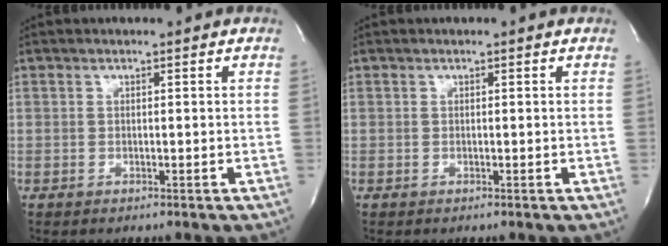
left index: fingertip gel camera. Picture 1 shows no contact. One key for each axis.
{"total": 0.0}